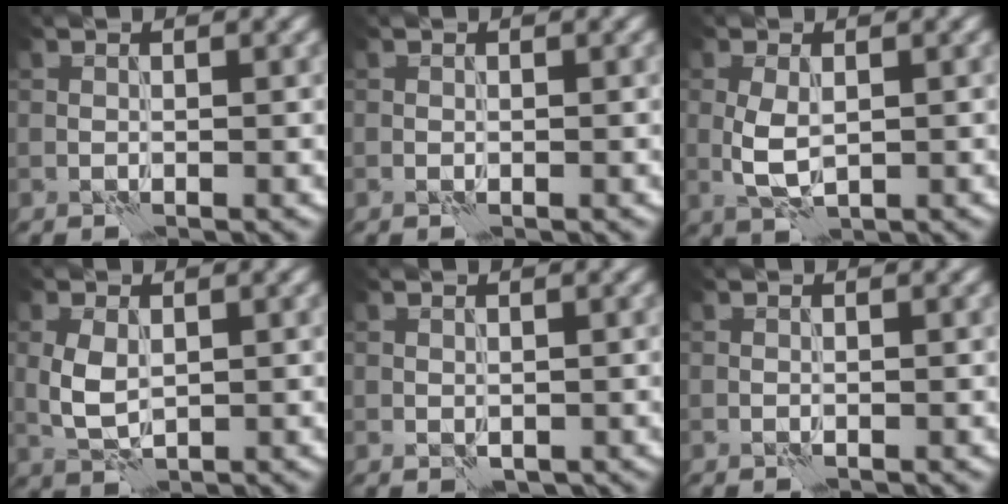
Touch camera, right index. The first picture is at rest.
{"total": 0.0}
{"total": 2.8, "force": [0.1, 1.6, 2.3], "torque": [-0.054, -0.003, 0.004]}
{"total": 2.8, "force": [0.5, 1.9, 2.1], "torque": [-0.052, 0.000, 0.011]}
{"total": 1.1, "force": [0.0, 1.0, 0.5], "torque": [-0.013, -0.008, 0.002]}
{"total": 0.0}